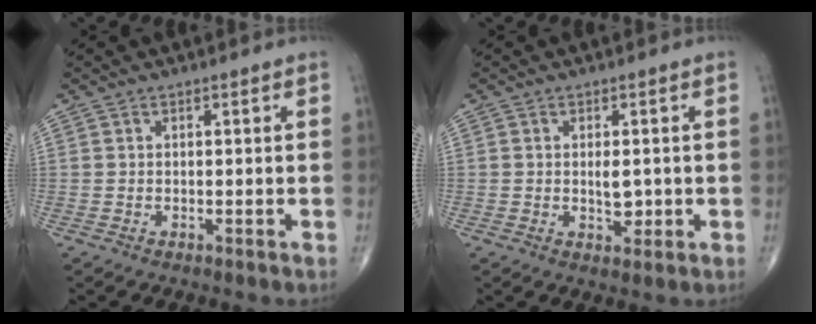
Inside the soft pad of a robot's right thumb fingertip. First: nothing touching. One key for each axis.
{"total": 3.3, "fx": -0.1, "fy": 1.7, "fz": 2.8, "tx": -0.039, "ty": -0.004, "tz": 0.001}